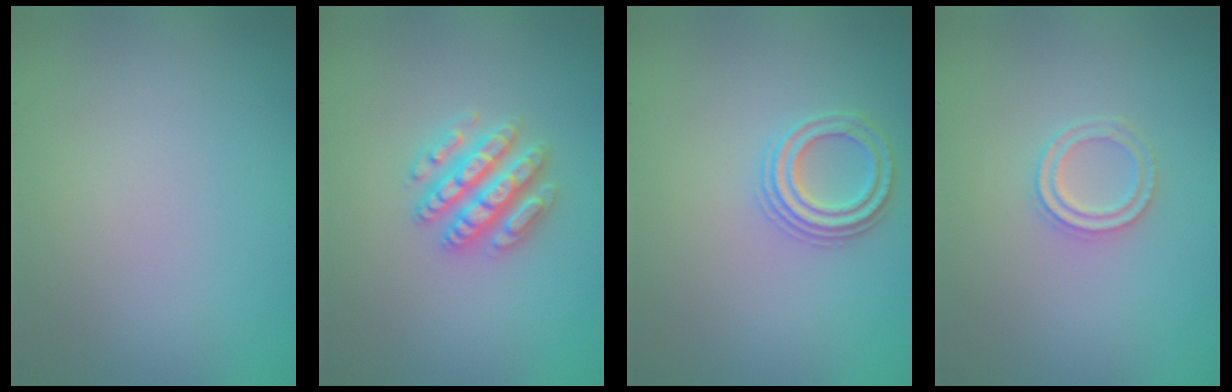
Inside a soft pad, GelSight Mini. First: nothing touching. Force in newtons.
{"total": 4.3, "press": 4.2, "slide": 0.7}
{"total": 2.3, "press": 2.2, "slide": 0.5}
{"total": 2.0, "press": 1.9, "slide": 0.4}